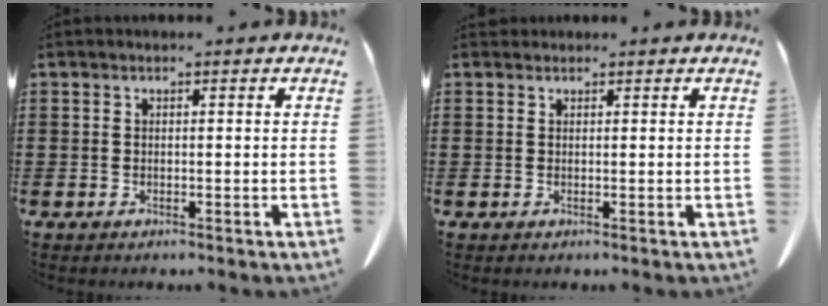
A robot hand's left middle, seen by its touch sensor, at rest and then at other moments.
{"total": 0.7, "force": [0.6, 0.3, 0.1], "torque": [-0.004, 0.000, 0.013]}